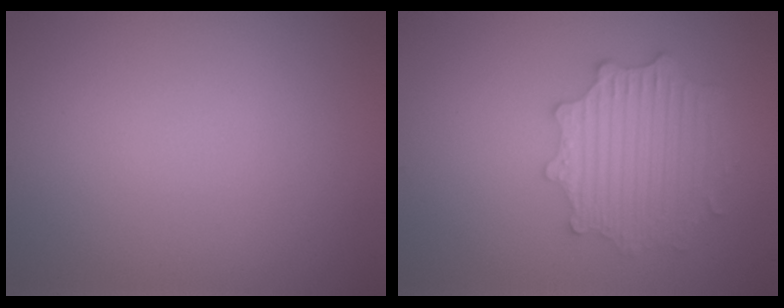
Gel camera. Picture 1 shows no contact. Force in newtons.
{"total": 4.9, "press": 4.0, "slide": 2.8}